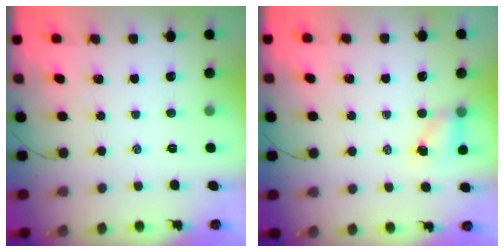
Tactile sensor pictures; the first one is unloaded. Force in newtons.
{"total": 4.6, "press": 4.6, "slide": 0.7}